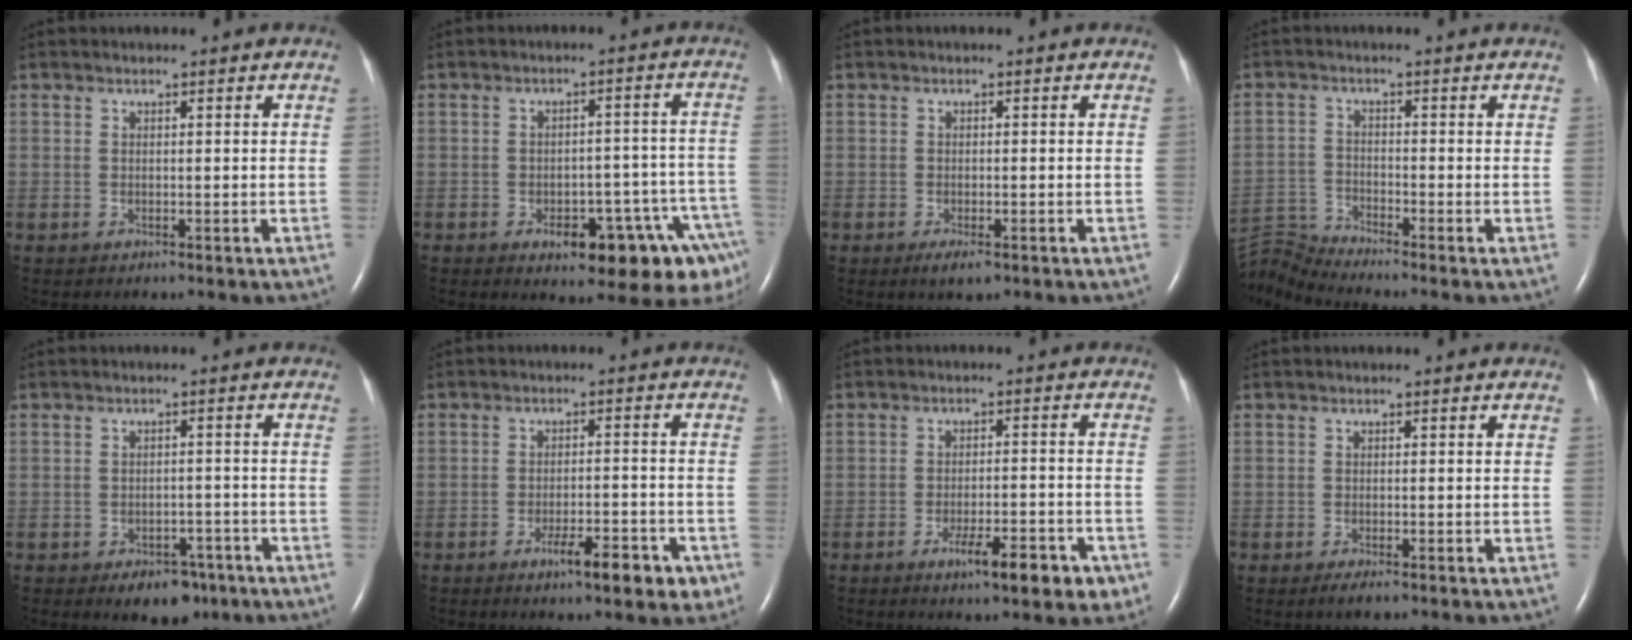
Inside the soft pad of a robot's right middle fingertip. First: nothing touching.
{"total": 13.8, "force": [-7.9, 4.2, 10.4], "torque": [-0.054, 0.036, -0.092]}
{"total": 2.3, "force": [-1.3, 0.7, 1.8], "torque": [-0.032, -0.003, -0.020]}
{"total": 6.1, "force": [-5.5, -2.4, -0.8], "torque": [-0.006, -0.006, -0.111]}
{"total": 6.0, "force": [-4.0, 3.3, 2.9], "torque": [-0.037, 0.006, -0.052]}
{"total": 6.9, "force": [-4.0, 1.7, 5.3], "torque": [-0.076, 0.000, -0.053]}
{"total": 7.9, "force": [-4.6, 1.8, 6.2], "torque": [-0.089, -0.003, -0.061]}
{"total": 1.7, "force": [-1.2, 0.3, 1.2], "torque": [-0.025, -0.004, -0.019]}